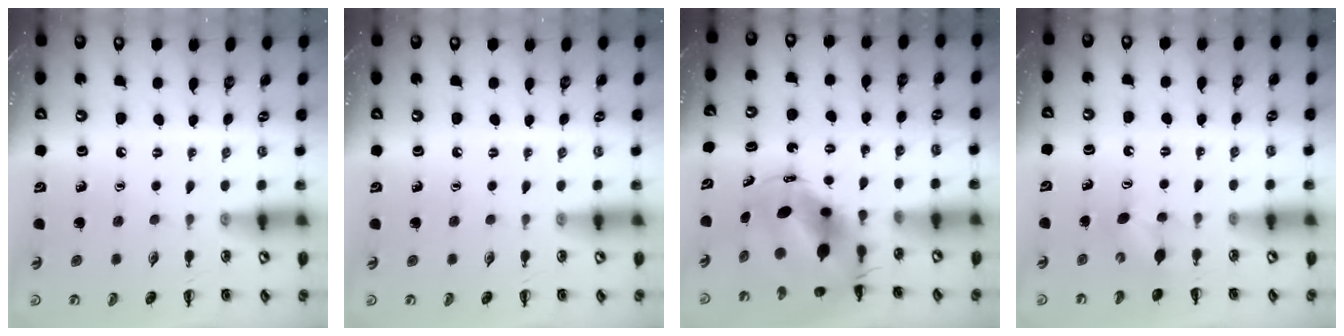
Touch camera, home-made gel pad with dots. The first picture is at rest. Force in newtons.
{"total": 0.0}
{"total": 7.8, "press": 7.5, "slide": 1.9}
{"total": 3.3, "press": 3.2, "slide": 0.7}